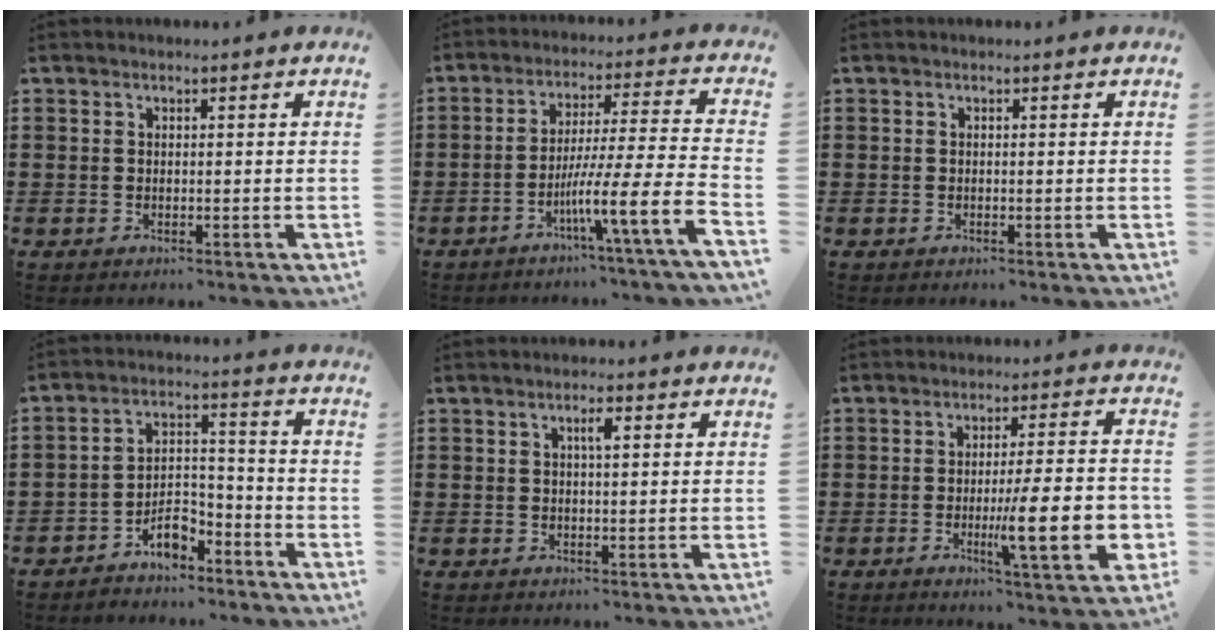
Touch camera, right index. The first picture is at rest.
{"total": 10.1, "force": [-5.5, -0.3, 8.5], "torque": [-0.144, -0.014, -0.106]}
{"total": 0.0}
{"total": 5.7, "force": [-4.4, 2.6, 2.6], "torque": [-0.042, 0.020, -0.081]}
{"total": 2.1, "force": [0.7, 0.5, 1.9], "torque": [-0.037, 0.007, 0.009]}
{"total": 13.5, "force": [-3.1, 2.4, 12.9], "torque": [-0.196, -0.018, -0.053]}